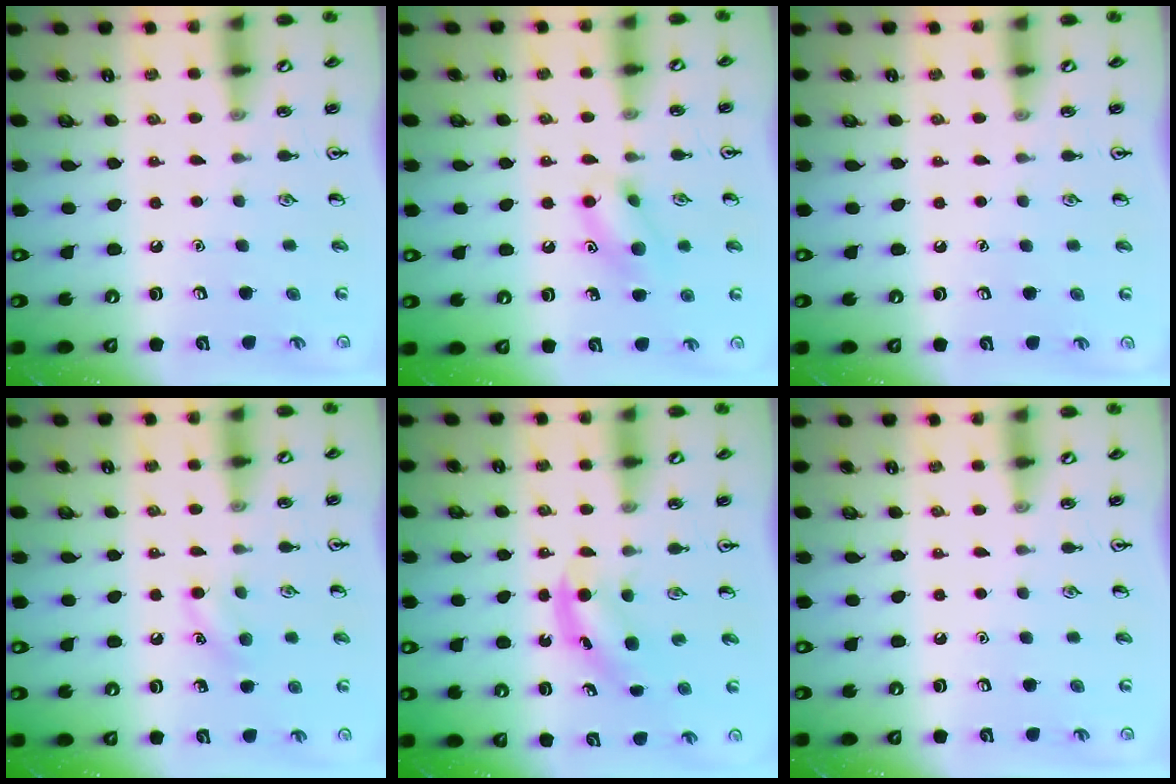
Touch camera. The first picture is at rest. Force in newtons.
{"total": 10.4, "press": 10.3, "slide": 1.6}
{"total": 0.0}
{"total": 6.6, "press": 6.3, "slide": 2.0}
{"total": 4.0, "press": 4.0, "slide": 0.8}
{"total": 0.0}